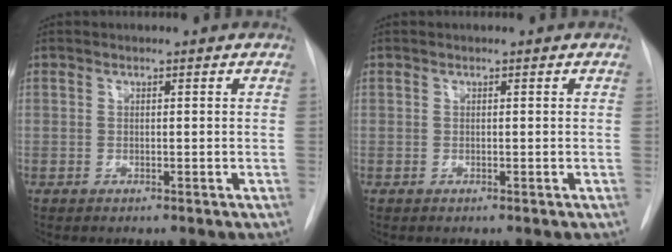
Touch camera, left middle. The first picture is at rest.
{"total": 0.0}